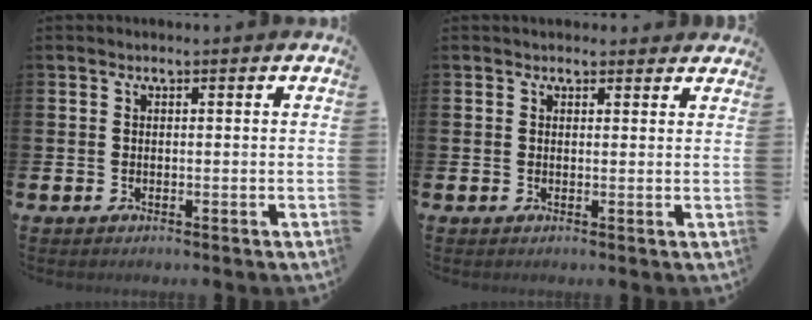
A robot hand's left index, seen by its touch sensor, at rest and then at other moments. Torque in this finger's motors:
{"motor_torque": [1.06, -1.08, 0.24, 0.04]}